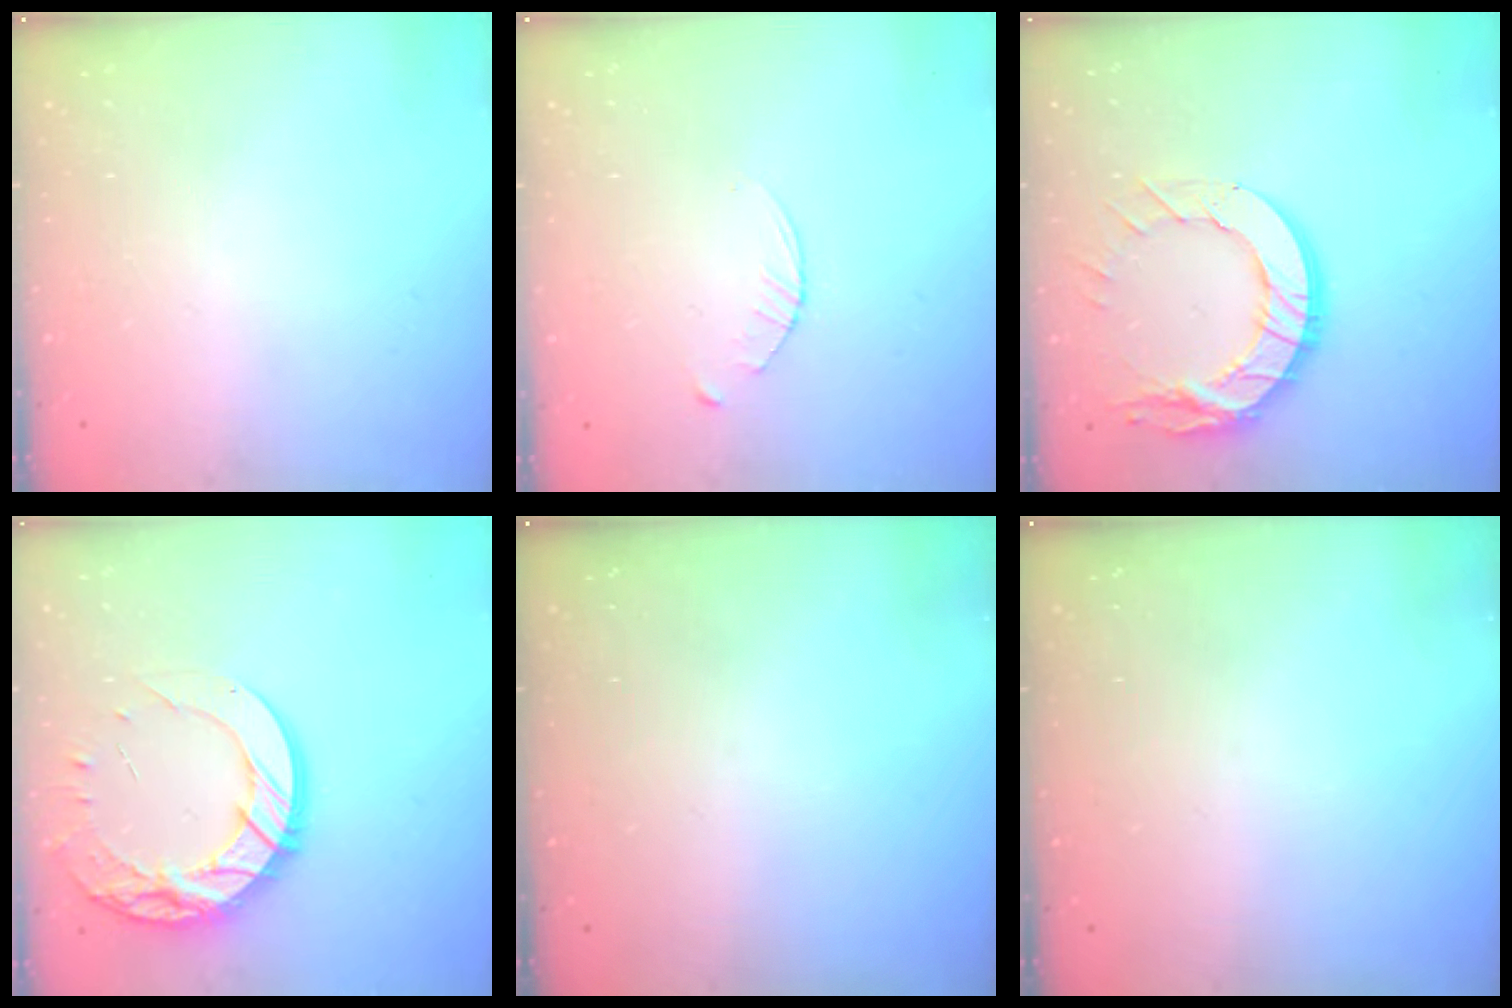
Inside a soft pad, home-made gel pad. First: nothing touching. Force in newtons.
{"total": 2.9, "press": 2.9, "slide": 0.4}
{"total": 14.5, "press": 14.4, "slide": 1.2}
{"total": 16.6, "press": 16.5, "slide": 1.2}
{"total": 0.0}
{"total": 0.0}